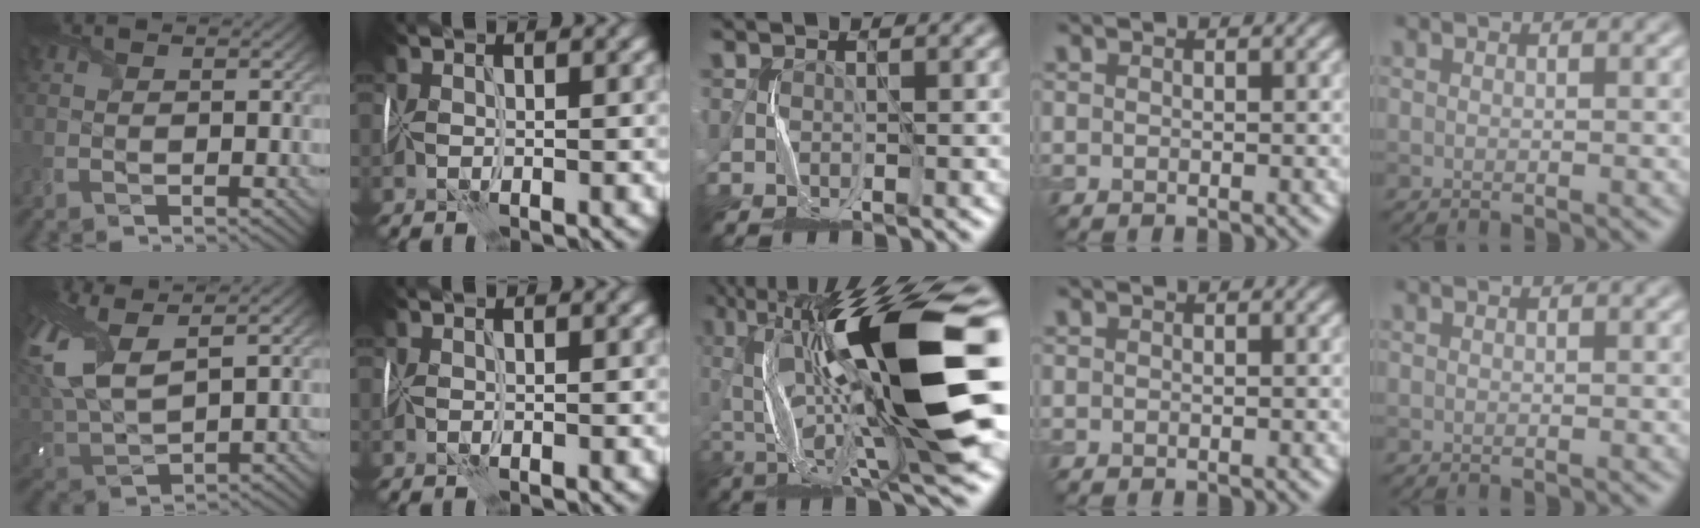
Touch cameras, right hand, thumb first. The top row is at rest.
{"thumb": {"total": 12.2, "force": [5.1, 5.3, 9.8], "torque": [-0.263, 0.018, 0.099]}, "middle": {"total": 17.9, "force": [1.3, 4.5, 17.3], "torque": [-0.313, 0.025, 0.022]}}